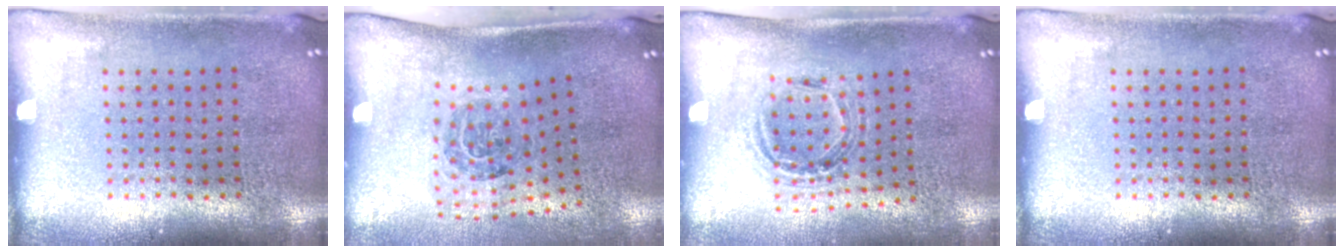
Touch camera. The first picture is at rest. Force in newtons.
{"total": 1.5, "press": 1.2, "slide": 1.0}
{"total": 1.0, "press": 1.0, "slide": 0.1}
{"total": 0.0}